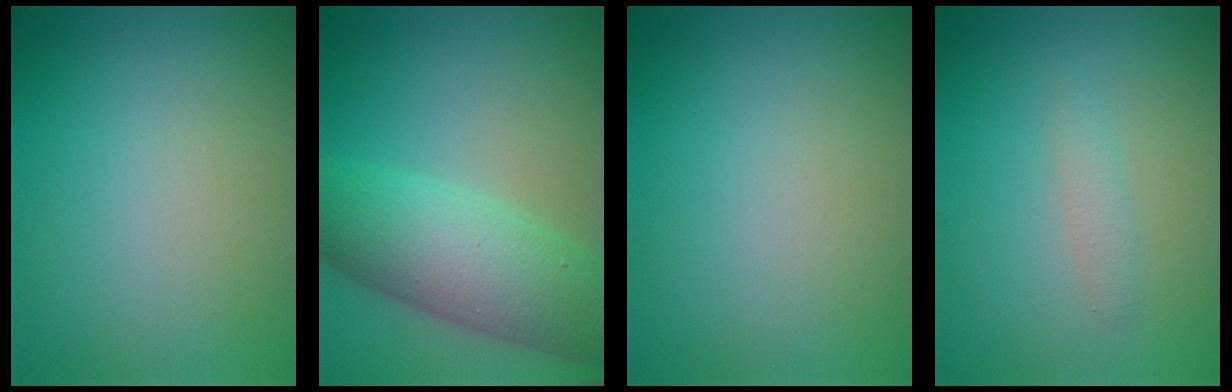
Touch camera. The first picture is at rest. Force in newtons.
{"total": 8.6, "press": 8.6, "slide": 0.3}
{"total": 0.0}
{"total": 1.1, "press": 1.1, "slide": 0.0}